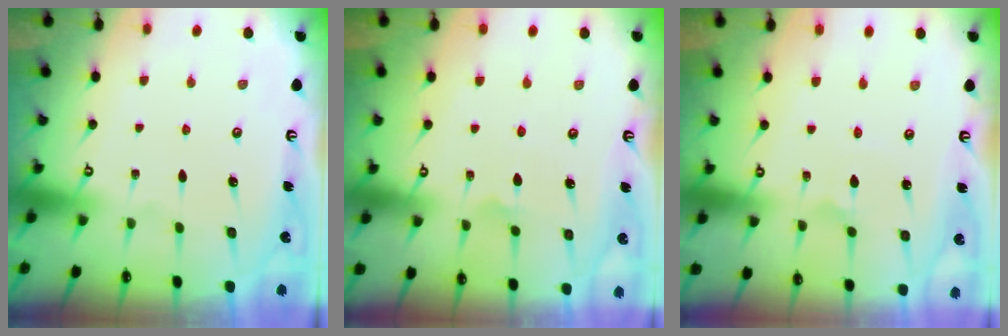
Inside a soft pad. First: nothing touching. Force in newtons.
{"total": 5.1, "press": 5.1, "slide": 0.6}
{"total": 1.8, "press": 1.7, "slide": 0.4}